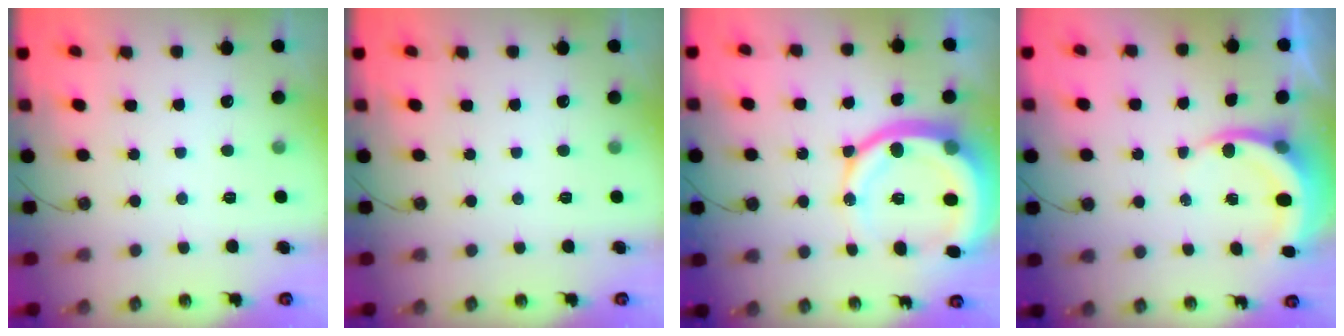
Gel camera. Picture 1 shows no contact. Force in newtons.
{"total": 0.0}
{"total": 17.4, "press": 17.3, "slide": 2.3}
{"total": 5.2, "press": 5.2, "slide": 0.6}